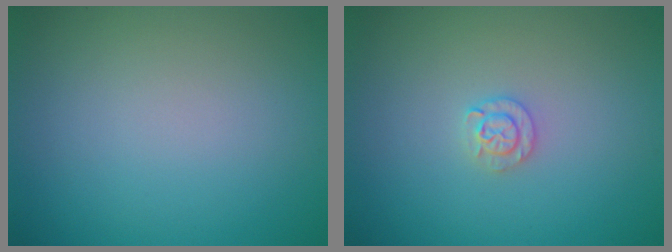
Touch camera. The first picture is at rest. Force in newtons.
{"total": 1.5, "press": 1.5, "slide": 0.1}